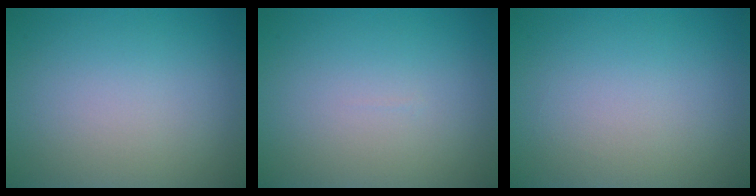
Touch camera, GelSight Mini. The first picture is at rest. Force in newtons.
{"total": 0.0}
{"total": 0.0}